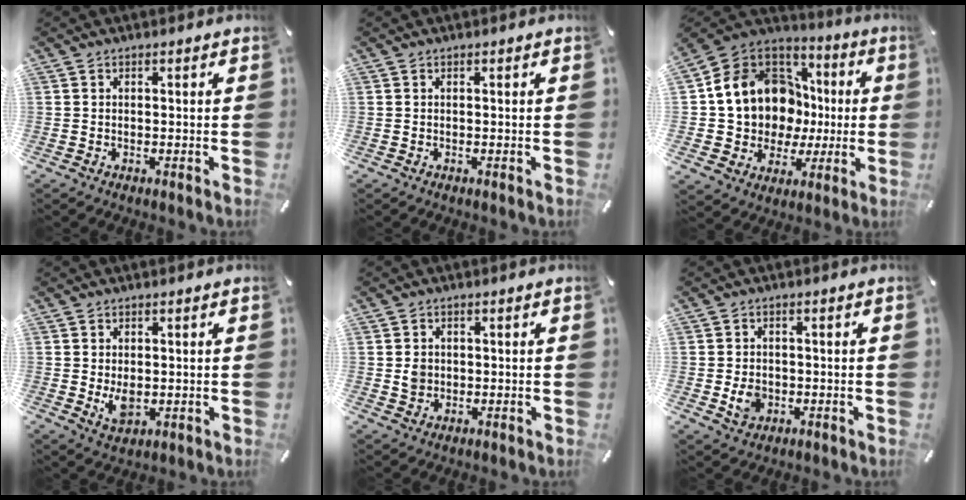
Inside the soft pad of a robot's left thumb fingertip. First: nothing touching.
{"total": 0.0}
{"total": 16.6, "force": [4.0, 14.4, 7.4], "torque": [-0.141, -0.034, 0.095]}
{"total": 4.3, "force": [-0.1, 2.8, 3.2], "torque": [-0.057, -0.008, -0.003]}
{"total": 2.8, "force": [0.1, 2.6, 1.0], "torque": [-0.013, 0.002, 0.000]}
{"total": 4.3, "force": [-0.8, 3.6, 2.2], "torque": [-0.034, -0.005, -0.017]}